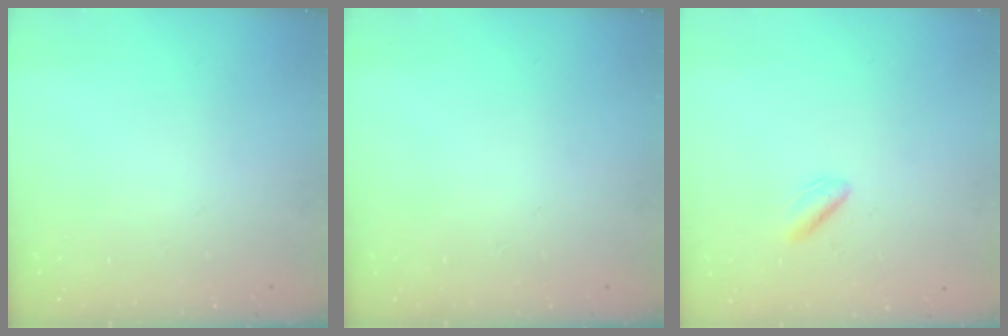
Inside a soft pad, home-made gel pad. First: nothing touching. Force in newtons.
{"total": 0.0}
{"total": 1.1, "press": 0.8, "slide": 0.8}